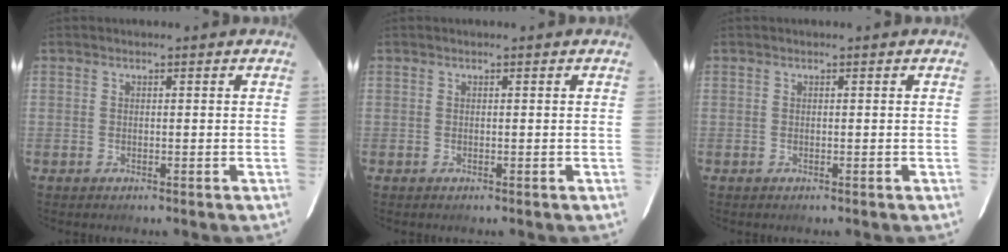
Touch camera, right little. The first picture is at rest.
{"total": 0.0}
{"total": 0.0}